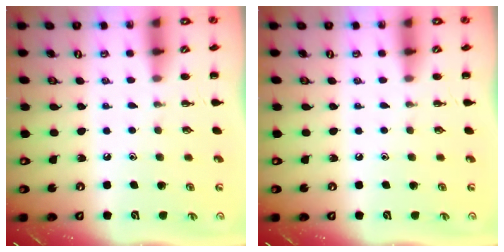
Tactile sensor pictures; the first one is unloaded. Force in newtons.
{"total": 0.0}